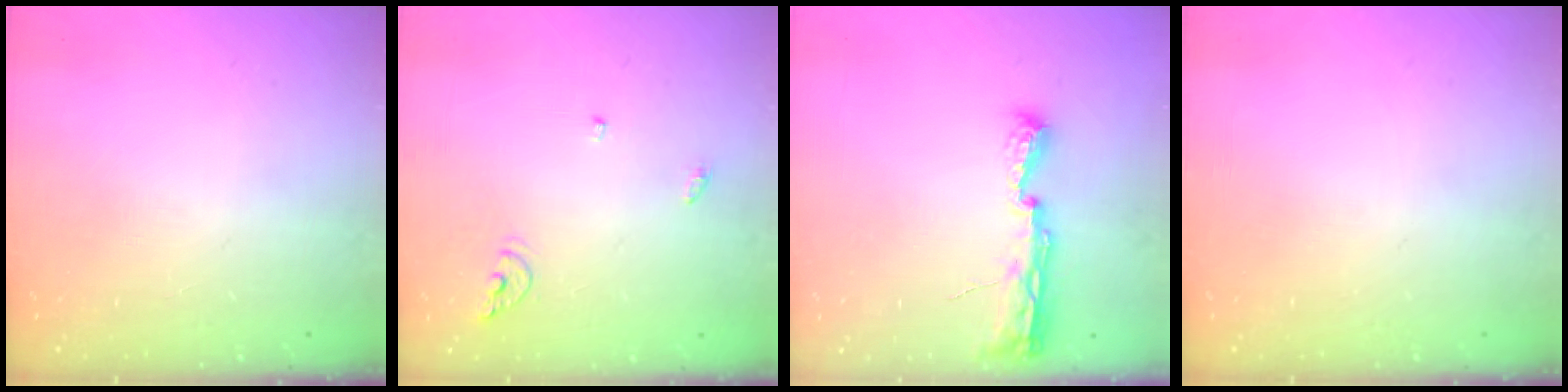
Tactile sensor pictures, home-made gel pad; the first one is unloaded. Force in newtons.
{"total": 6.1, "press": 6.1, "slide": 0.6}
{"total": 10.2, "press": 8.9, "slide": 5.1}
{"total": 0.0}